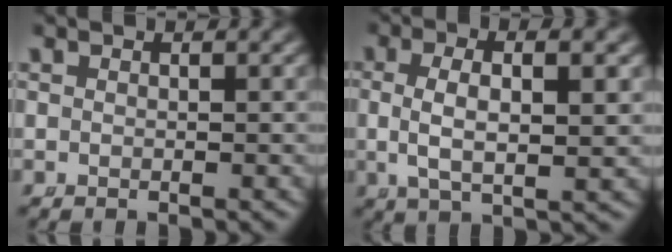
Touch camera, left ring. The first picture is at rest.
{"total": 4.7, "force": [0.6, 1.8, 4.4], "torque": [-0.089, -0.005, 0.019]}